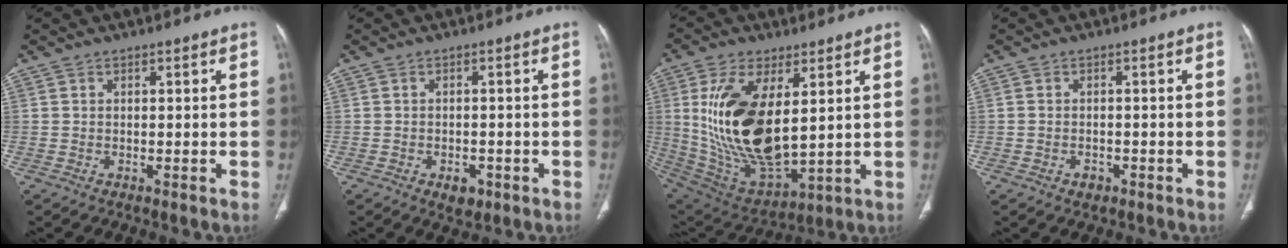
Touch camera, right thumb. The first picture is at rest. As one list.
[{"total": 3.2, "force": [-1.5, 2.1, 1.9], "torque": [-0.018, 0.003, -0.015]}, {"total": 21.4, "force": [3.8, 10.3, 18.4], "torque": [-0.357, -0.028, 0.091]}, {"total": 1.8, "force": [-0.9, 1.3, 0.8], "torque": [-0.012, 0.009, -0.009]}]